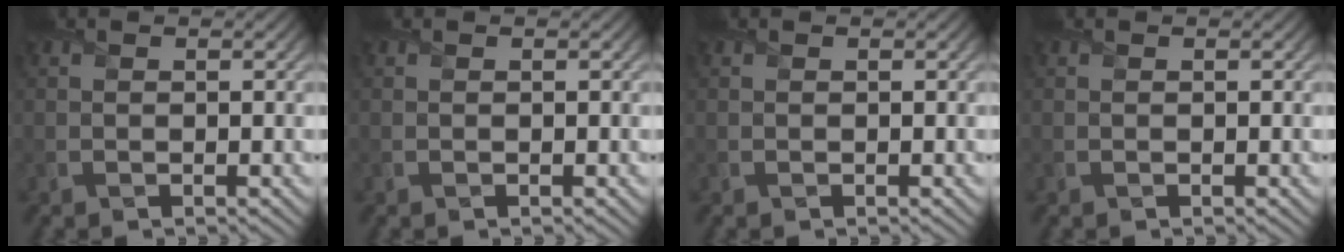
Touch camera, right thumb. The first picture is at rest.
{"total": 0.0}
{"total": 0.0}
{"total": 0.0}